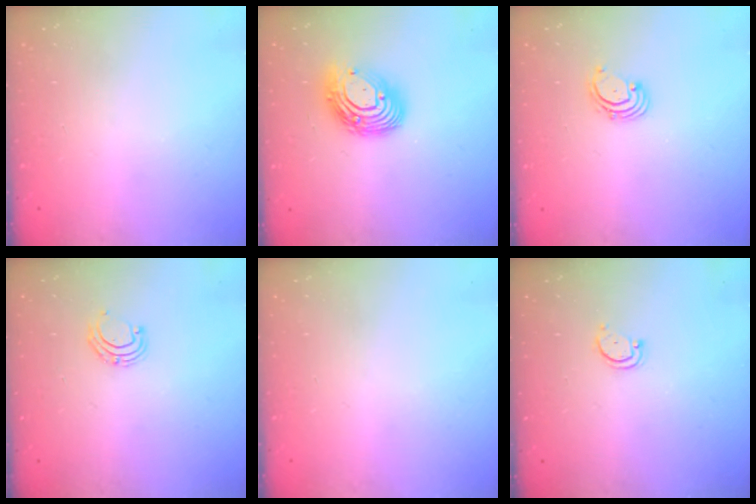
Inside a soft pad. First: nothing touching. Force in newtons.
{"total": 13.0, "press": 12.9, "slide": 1.2}
{"total": 1.9, "press": 1.8, "slide": 0.2}
{"total": 4.1, "press": 4.1, "slide": 0.4}
{"total": 0.0}
{"total": 2.9, "press": 2.9, "slide": 0.4}